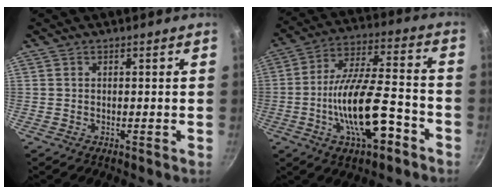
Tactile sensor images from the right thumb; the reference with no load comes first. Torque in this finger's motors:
{"motor_torque": [2.14, 0.26, 1.62, -1.15, 0.52]}